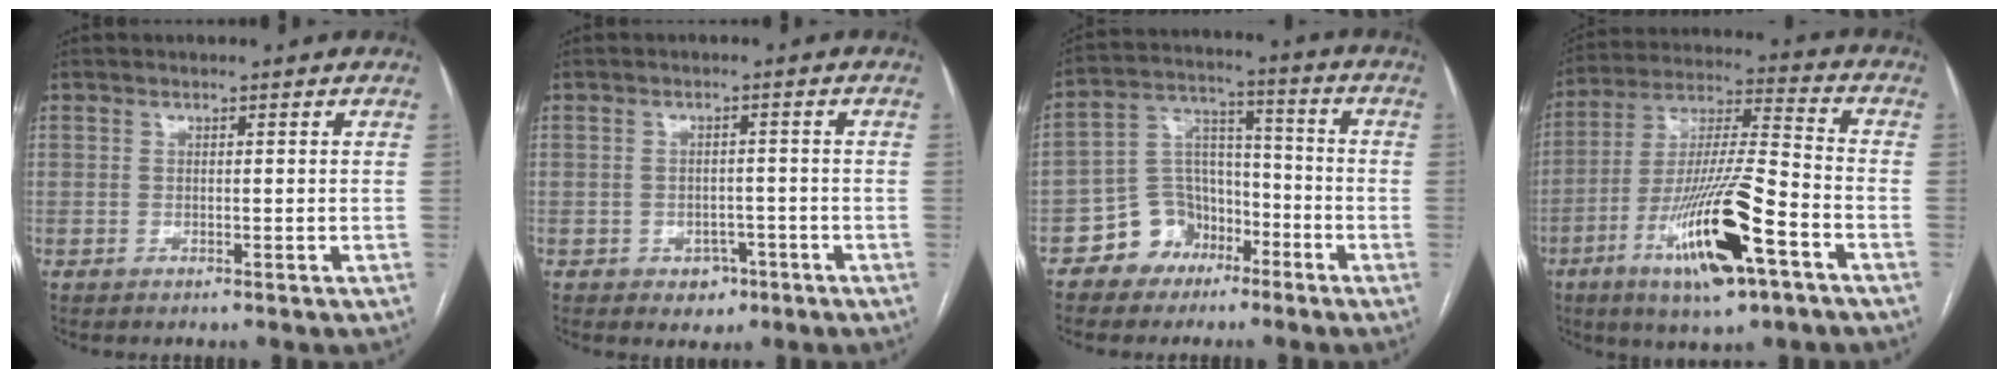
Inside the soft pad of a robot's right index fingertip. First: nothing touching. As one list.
[{"total": 3.4, "force": [-1.8, 2.6, 1.4], "torque": [-0.008, 0.008, -0.018]}, {"total": 9.2, "force": [-5.3, 7.1, 2.5], "torque": [-0.051, 0.033, -0.088]}, {"total": 18.3, "force": [-8.4, 2.7, 16.0], "torque": [-0.310, -0.018, -0.143]}]